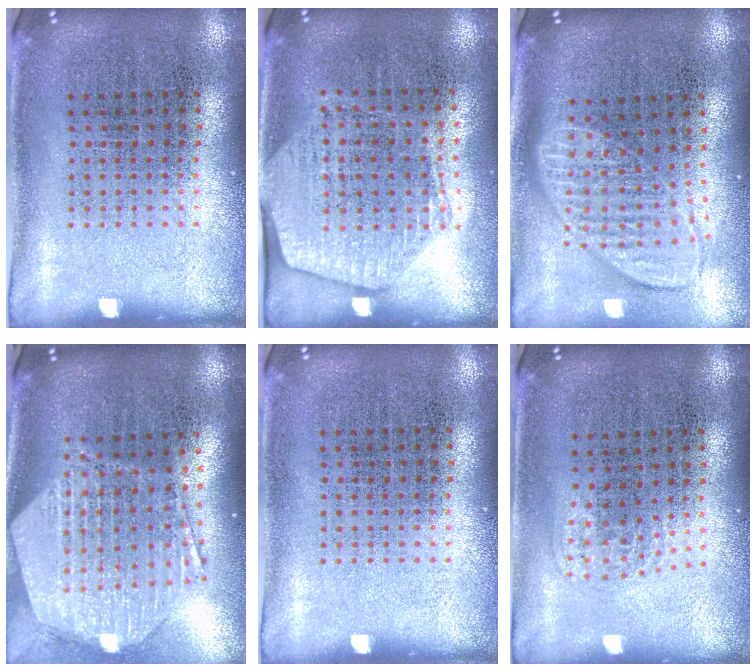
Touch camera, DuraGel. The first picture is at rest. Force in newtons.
{"total": 1.9, "press": 1.7, "slide": 0.8}
{"total": 1.9, "press": 1.5, "slide": 1.1}
{"total": 3.1, "press": 2.4, "slide": 1.9}
{"total": 0.0}
{"total": 1.0, "press": 0.7, "slide": 0.7}